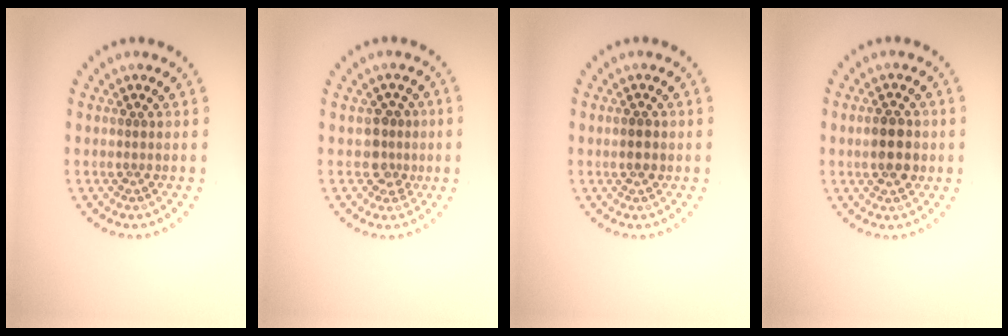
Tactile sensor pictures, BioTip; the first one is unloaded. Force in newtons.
{"total": 2.1, "press": 1.8, "slide": 1.1}
{"total": 1.7, "press": 1.7, "slide": 0.1}
{"total": 3.7, "press": 3.7, "slide": 0.2}